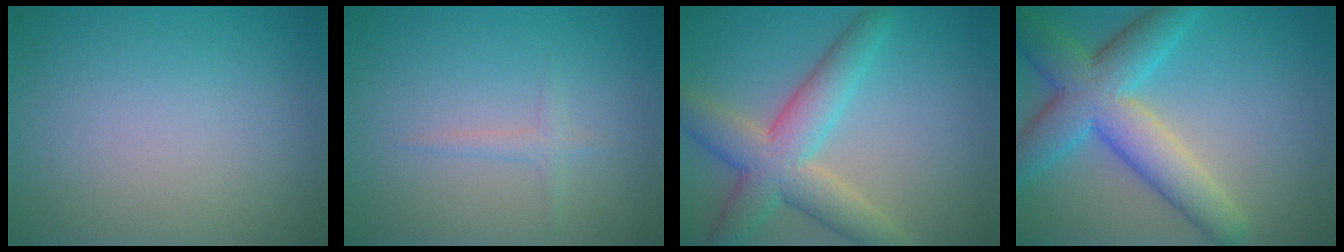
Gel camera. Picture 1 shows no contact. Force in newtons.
{"total": 1.1, "press": 1.1, "slide": 0.1}
{"total": 6.9, "press": 6.9, "slide": 0.4}
{"total": 8.2, "press": 8.2, "slide": 0.1}